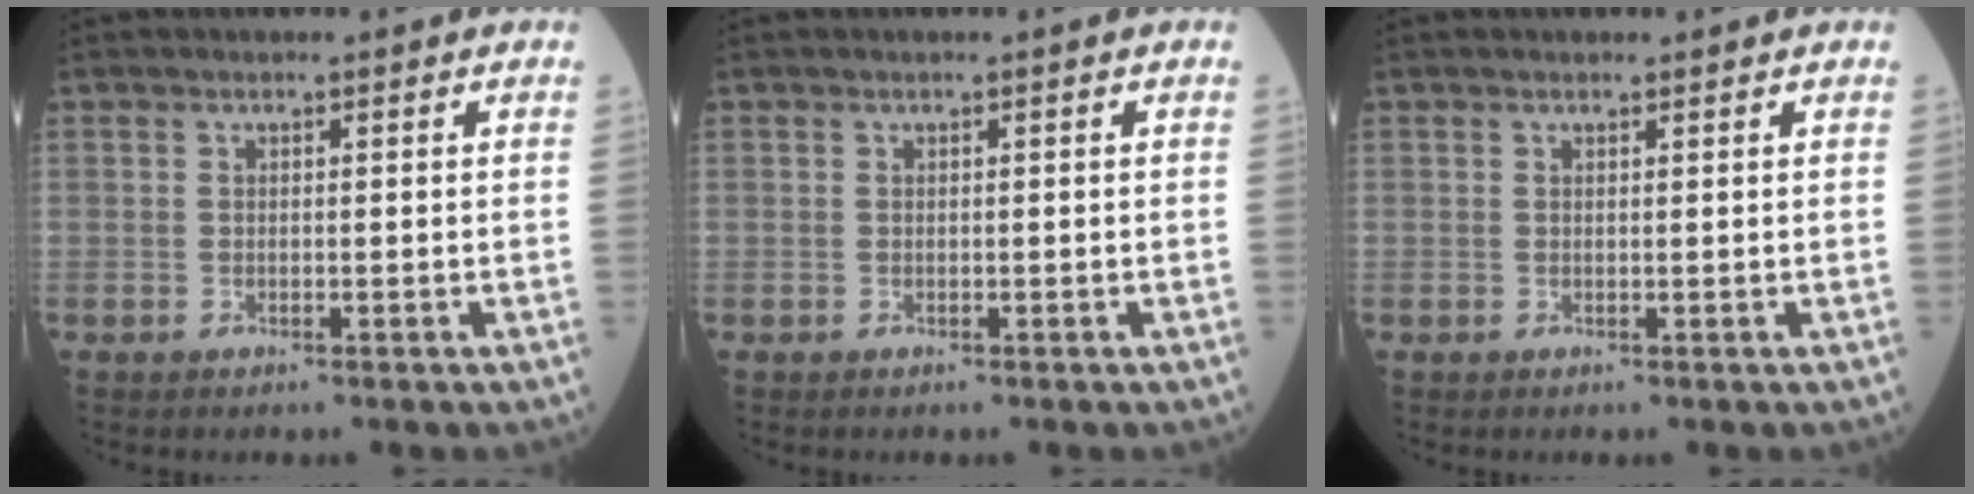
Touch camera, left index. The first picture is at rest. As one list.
[{"total": 0.0}, {"total": 0.8, "force": [0.8, 0.2, 0.1], "torque": [-0.009, 0.003, 0.011]}]